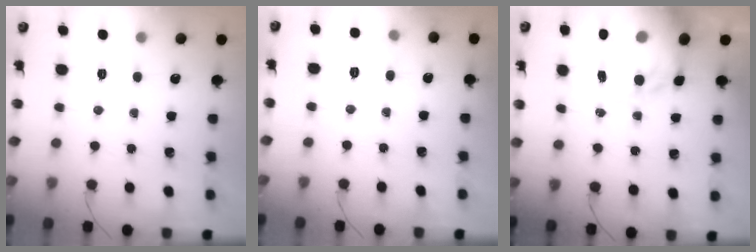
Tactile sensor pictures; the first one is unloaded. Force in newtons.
{"total": 5.8, "press": 5.5, "slide": 1.7}
{"total": 16.3, "press": 15.9, "slide": 3.6}